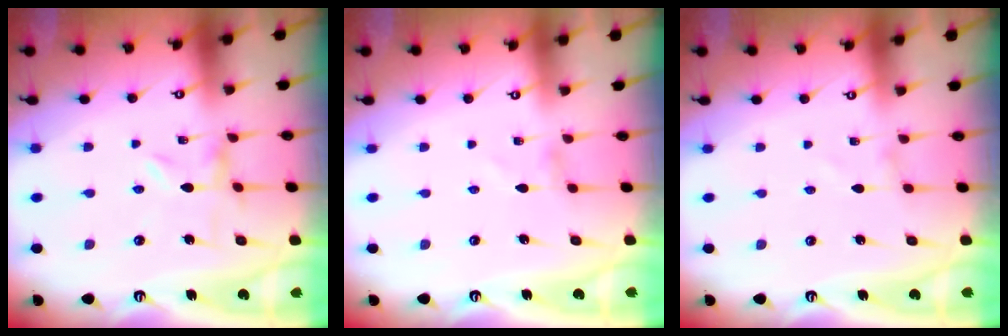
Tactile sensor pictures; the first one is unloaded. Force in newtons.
{"total": 1.2, "press": 1.2, "slide": 0.1}
{"total": 1.4, "press": 1.4, "slide": 0.0}